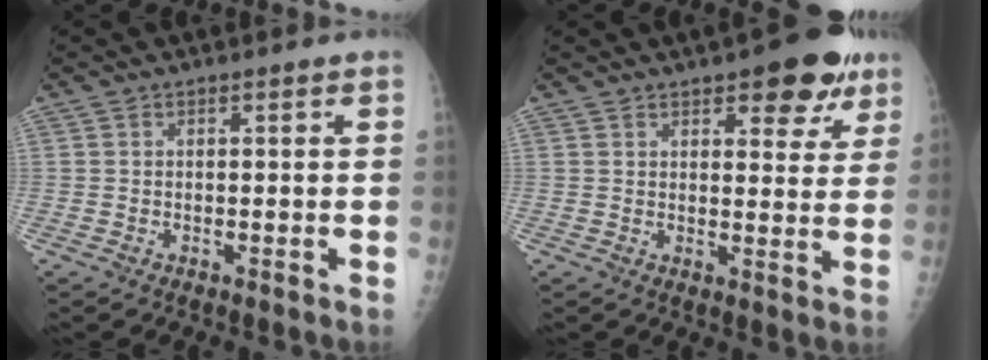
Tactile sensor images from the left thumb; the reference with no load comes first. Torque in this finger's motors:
{"motor_torque": [0.11, 0.10, 0.66, -0.32, 0.04]}